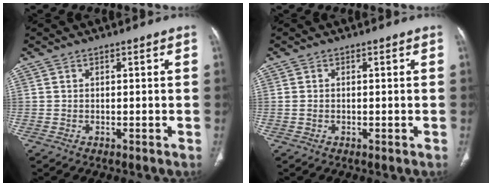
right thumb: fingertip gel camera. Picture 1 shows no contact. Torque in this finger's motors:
{"motor_torque": [-0.15, 1.02, -0.12, 0.02, 0.03]}